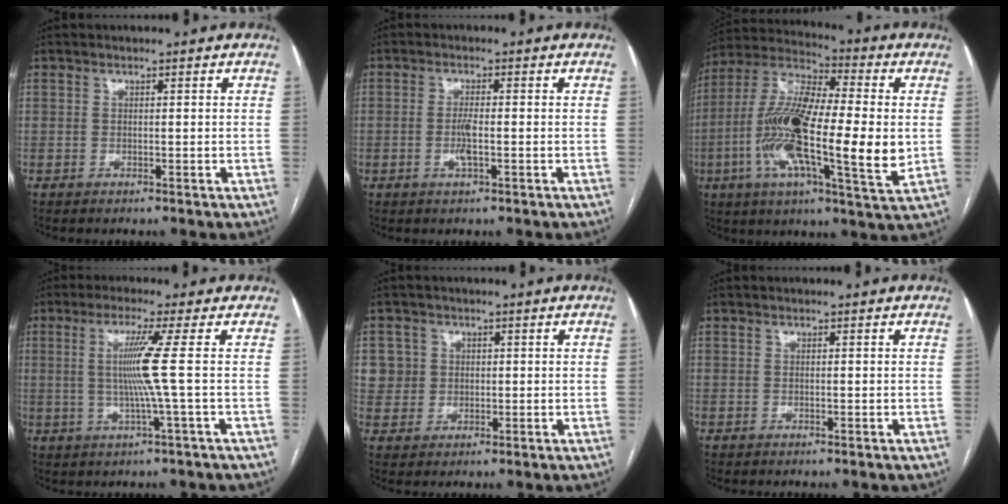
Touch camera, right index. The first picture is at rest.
{"total": 2.8, "force": [-0.6, 0.4, 2.7], "torque": [-0.059, -0.003, -0.011]}
{"total": 21.6, "force": [-2.4, 4.4, 21.0], "torque": [-0.406, -0.003, -0.049]}
{"total": 6.5, "force": [0.3, -2.4, 6.0], "torque": [-0.124, -0.004, 0.009]}
{"total": 4.5, "force": [1.2, 4.3, -0.1], "torque": [0.019, 0.008, 0.025]}
{"total": 0.0}